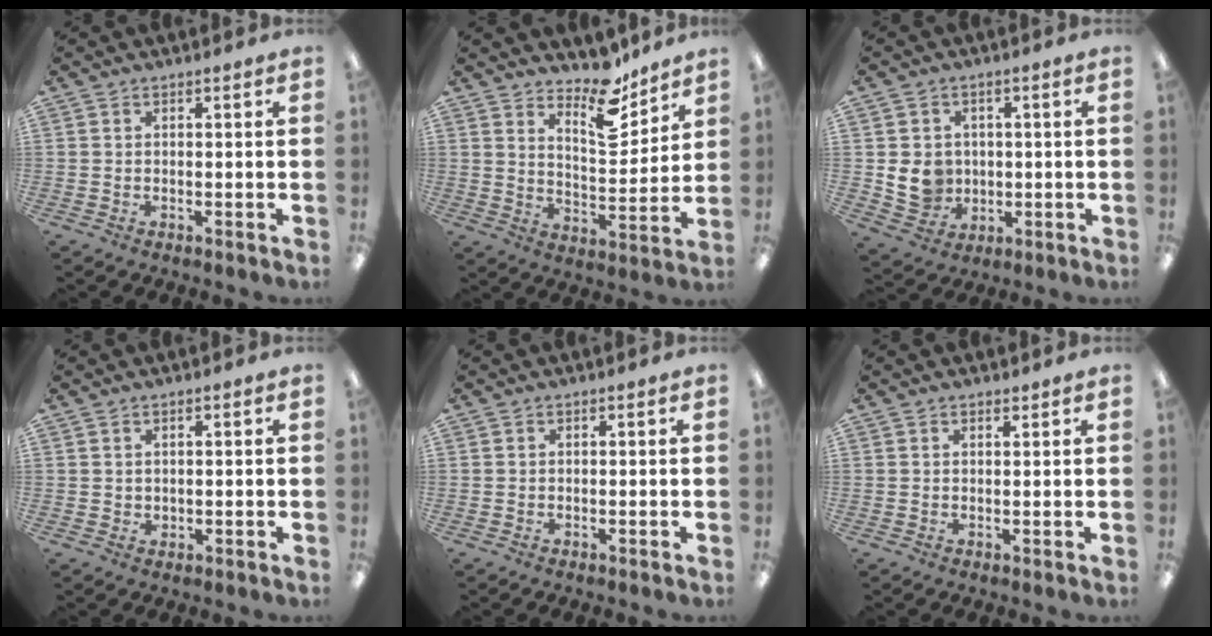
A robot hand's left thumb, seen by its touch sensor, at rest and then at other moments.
{"total": 13.0, "force": [9.9, 5.3, 6.4], "torque": [-0.076, -0.073, 0.172]}
{"total": 8.1, "force": [-0.1, 7.4, 3.3], "torque": [-0.068, 0.008, 0.002]}
{"total": 1.2, "force": [0.7, 1.0, 0.1], "torque": [-0.003, 0.004, 0.012]}
{"total": 0.0}
{"total": 1.0, "force": [0.9, 0.3, 0.3], "torque": [0.001, -0.003, 0.015]}